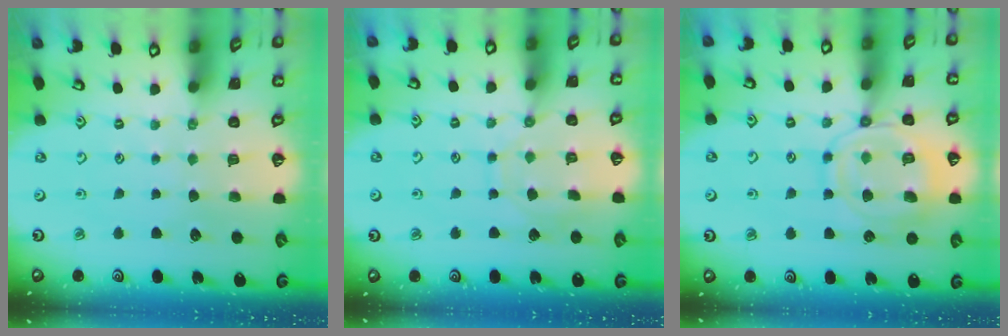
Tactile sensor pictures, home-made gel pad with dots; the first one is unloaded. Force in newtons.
{"total": 8.6, "press": 8.5, "slide": 0.8}
{"total": 13.3, "press": 13.3, "slide": 1.3}